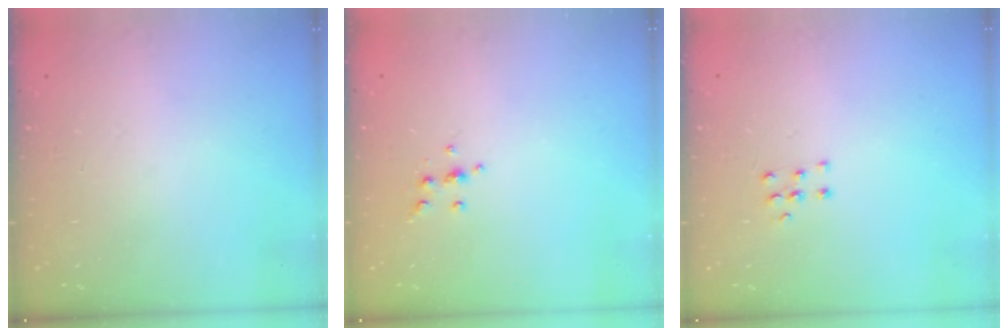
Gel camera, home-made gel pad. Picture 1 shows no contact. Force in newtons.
{"total": 4.1, "press": 4.0, "slide": 1.0}
{"total": 4.6, "press": 4.5, "slide": 0.5}